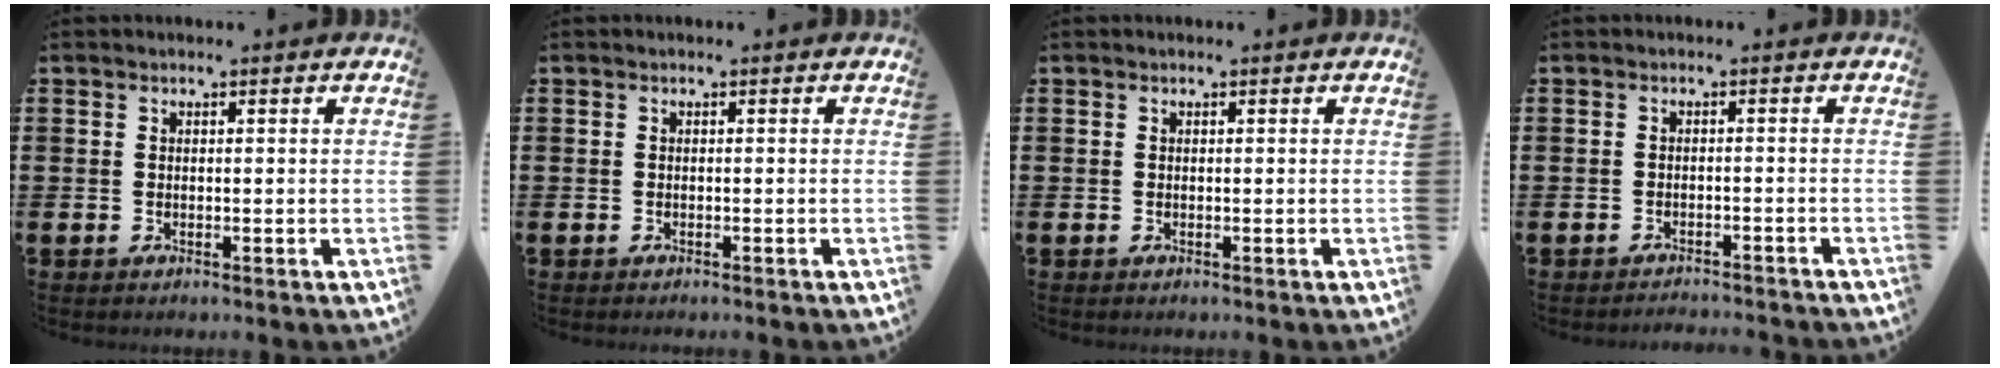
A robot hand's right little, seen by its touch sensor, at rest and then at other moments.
{"total": 0.0}
{"total": 0.0}
{"total": 1.4, "force": [-1.4, -0.1, -0.1], "torque": [-0.001, 0.005, -0.030]}